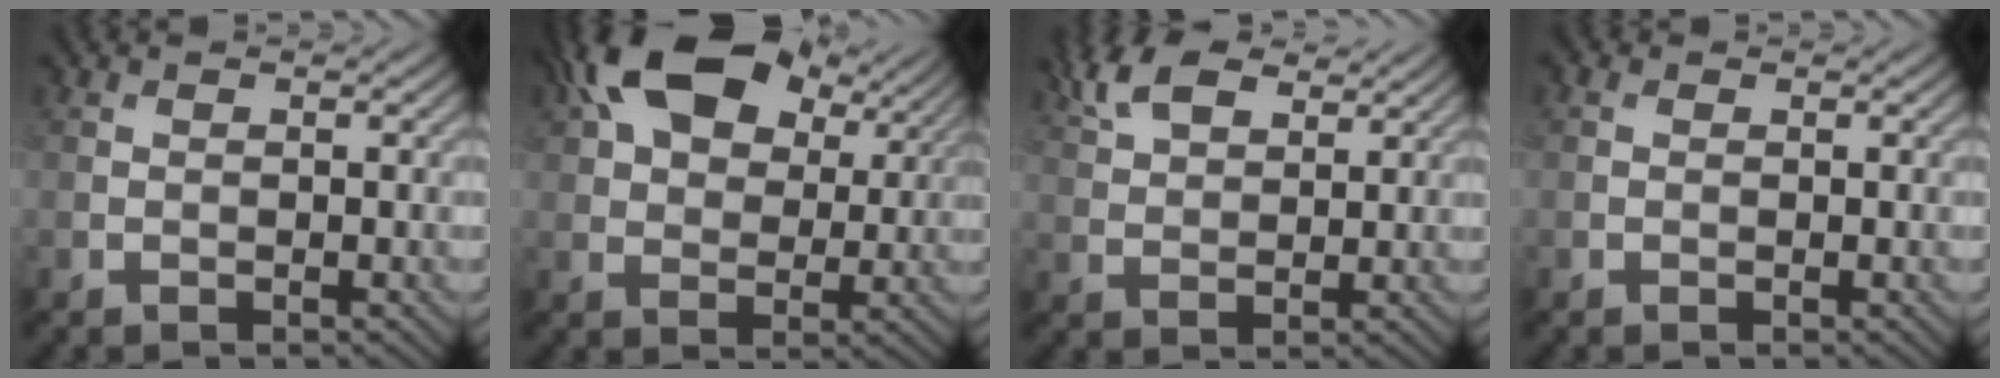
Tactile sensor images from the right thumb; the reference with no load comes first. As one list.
[{"total": 16.2, "force": [8.5, 9.2, 10.3], "torque": [-0.206, 0.027, 0.144]}, {"total": 7.4, "force": [5.1, 3.4, 4.2], "torque": [-0.100, 0.013, 0.107]}, {"total": 0.5, "force": [0.0, 0.5, 0.1], "torque": [-0.003, 0.000, -0.002]}]